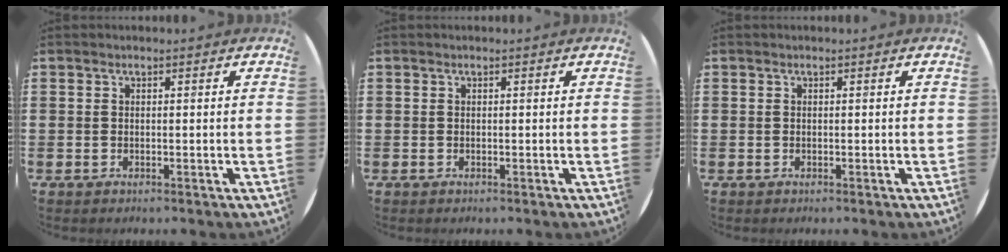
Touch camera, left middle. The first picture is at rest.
{"total": 0.0}
{"total": 0.0}